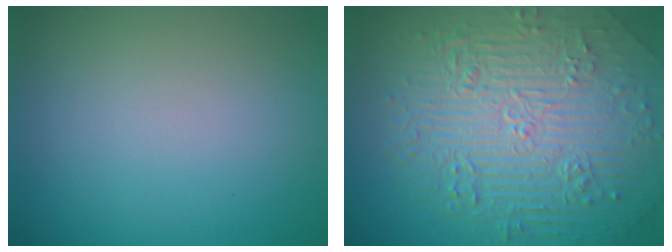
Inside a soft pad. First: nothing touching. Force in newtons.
{"total": 11.0, "press": 7.3, "slide": 8.3}